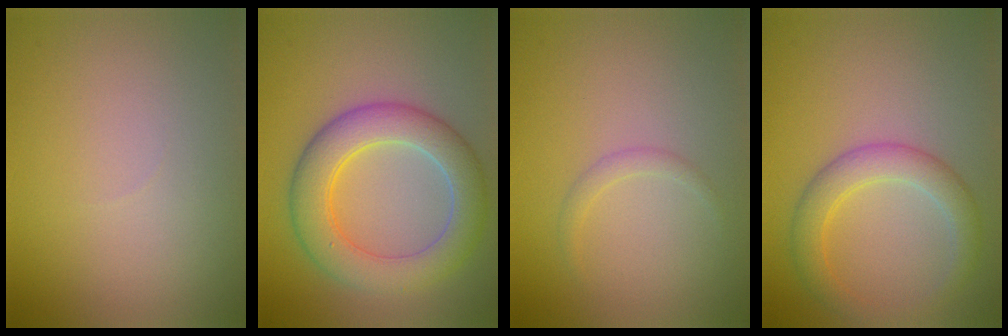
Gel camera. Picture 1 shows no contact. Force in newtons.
{"total": 6.4, "press": 6.4, "slide": 0.5}
{"total": 0.9, "press": 0.9, "slide": 0.1}
{"total": 3.6, "press": 3.6, "slide": 0.1}